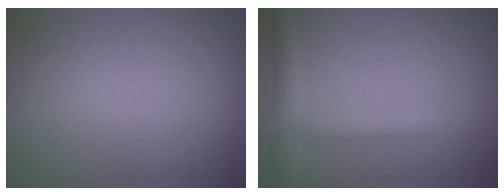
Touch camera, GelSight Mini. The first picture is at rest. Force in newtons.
{"total": 2.4, "press": 2.4, "slide": 0.0}